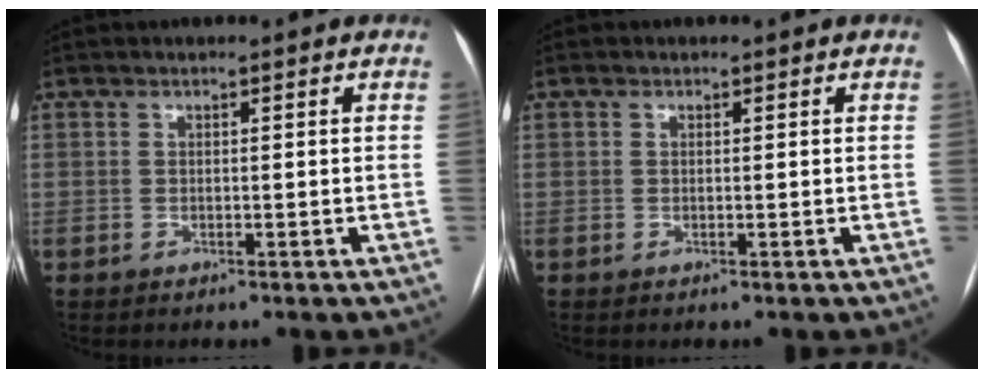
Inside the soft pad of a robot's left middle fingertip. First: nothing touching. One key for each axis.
{"total": 0.0}